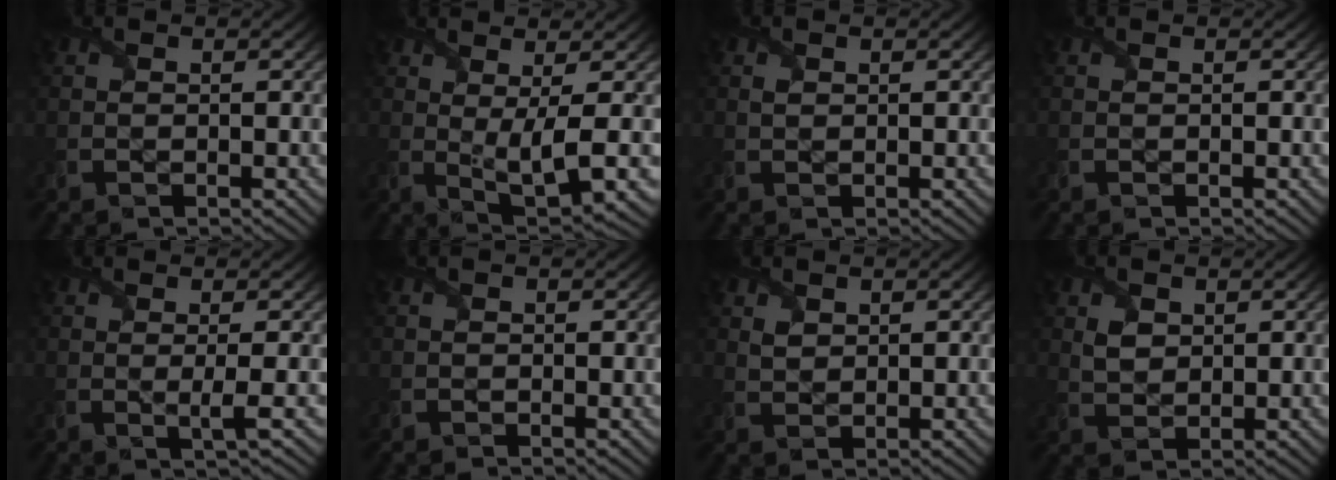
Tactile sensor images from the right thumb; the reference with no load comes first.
{"total": 6.5, "force": [0.6, 1.4, 6.4], "torque": [-0.116, 0.002, 0.015]}
{"total": 0.7, "force": [0.3, 0.5, 0.4], "torque": [-0.012, -0.001, 0.006]}
{"total": 0.0}
{"total": 2.6, "force": [0.3, 0.2, 2.6], "torque": [-0.049, 0.005, -0.001]}
{"total": 0.0}
{"total": 1.6, "force": [1.0, 1.0, 0.7], "torque": [-0.020, -0.002, 0.023]}
{"total": 2.6, "force": [1.0, 2.0, 1.4], "torque": [-0.036, -0.004, 0.022]}